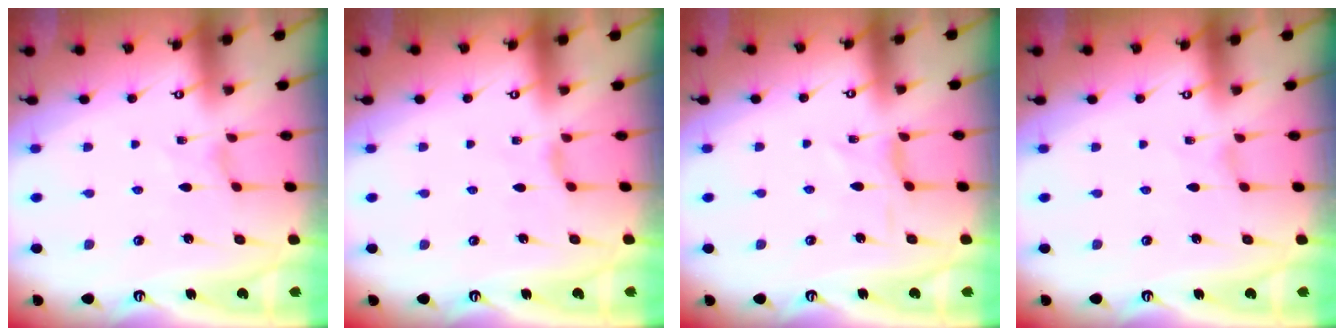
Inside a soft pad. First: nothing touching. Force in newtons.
{"total": 2.1, "press": 2.1, "slide": 0.4}
{"total": 1.2, "press": 1.1, "slide": 0.4}
{"total": 0.0}